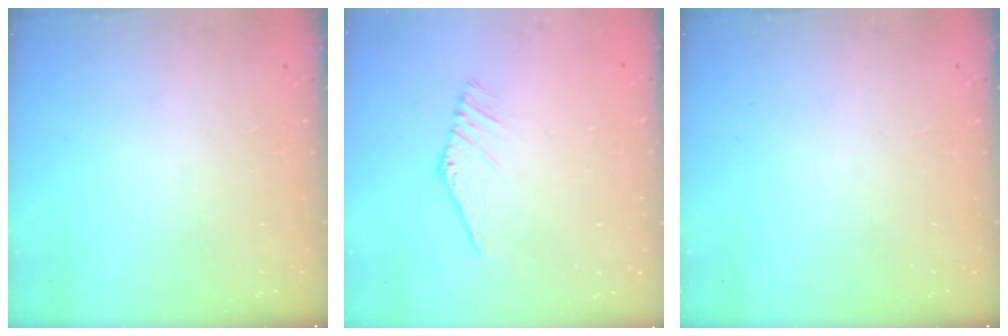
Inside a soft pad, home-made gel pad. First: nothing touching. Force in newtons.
{"total": 1.8, "press": 1.7, "slide": 0.2}
{"total": 0.0}